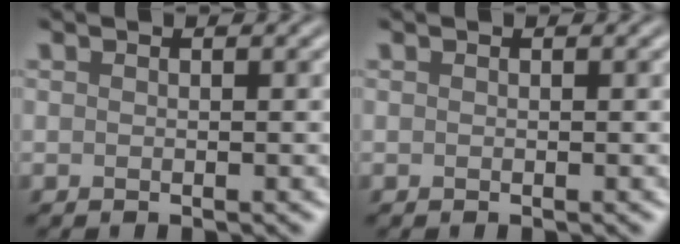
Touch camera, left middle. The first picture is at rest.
{"total": 0.0}